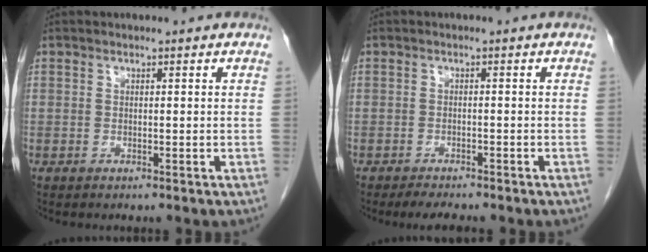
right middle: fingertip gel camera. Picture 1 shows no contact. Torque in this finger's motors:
{"motor_torque": [0.49, -0.29, 0.02, 0.02]}